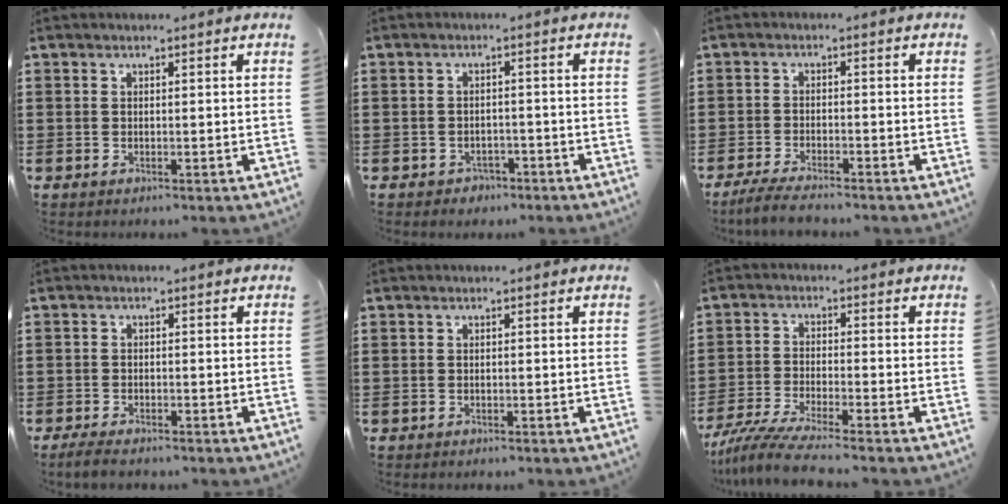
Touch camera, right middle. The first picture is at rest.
{"total": 1.8, "force": [-1.6, 0.9, -0.1], "torque": [-0.007, 0.002, -0.037]}
{"total": 3.5, "force": [-3.0, 0.3, 1.6], "torque": [-0.040, -0.006, -0.063]}
{"total": 2.0, "force": [-1.9, 0.4, 0.7], "torque": [-0.020, 0.001, -0.040]}
{"total": 0.6, "force": [-0.5, 0.2, 0.0], "torque": [-0.002, 0.000, -0.012]}
{"total": 6.1, "force": [-5.5, -0.2, 2.6], "torque": [-0.068, -0.019, -0.110]}